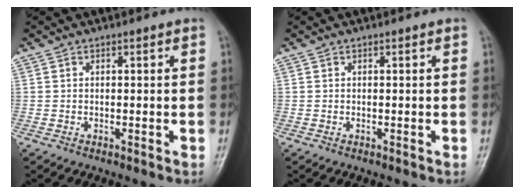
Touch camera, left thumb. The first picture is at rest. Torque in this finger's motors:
{"motor_torque": [0.01, 0.00, 0.28, 0.17, 0.01]}